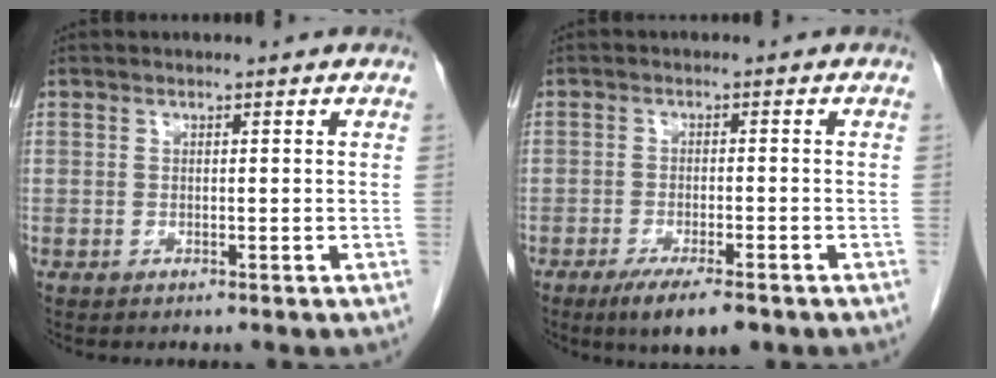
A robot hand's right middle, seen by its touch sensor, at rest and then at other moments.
{"total": 7.0, "force": [-4.7, 1.3, 4.9], "torque": [-0.077, -0.014, -0.072]}